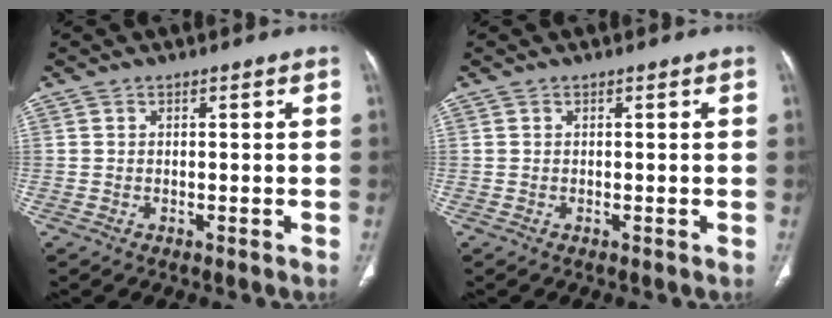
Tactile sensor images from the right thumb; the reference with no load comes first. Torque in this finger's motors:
{"motor_torque": [0.13, -0.02, -0.03, -0.04, 0.01]}